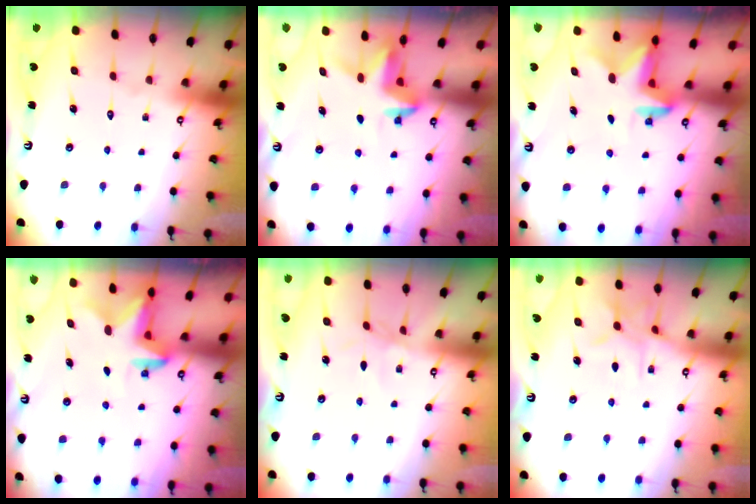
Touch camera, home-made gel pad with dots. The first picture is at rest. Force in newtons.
{"total": 4.0, "press": 4.0, "slide": 0.3}
{"total": 2.8, "press": 2.8, "slide": 0.6}
{"total": 2.7, "press": 2.6, "slide": 0.6}
{"total": 2.2, "press": 2.1, "slide": 0.5}
{"total": 8.6, "press": 8.5, "slide": 0.6}